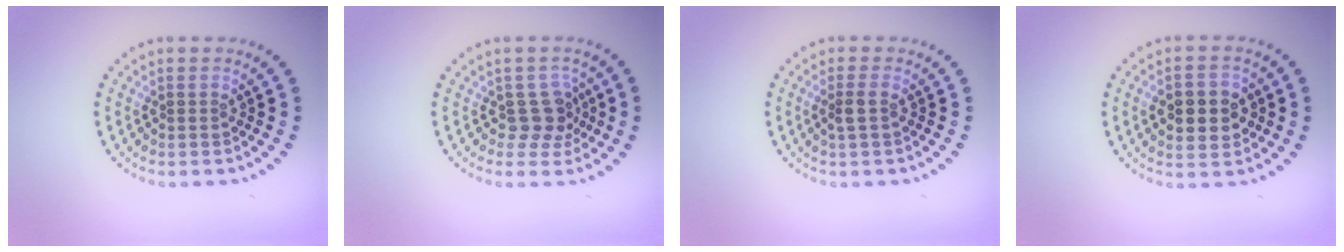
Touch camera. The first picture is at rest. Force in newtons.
{"total": 2.6, "press": 2.1, "slide": 1.5}
{"total": 1.3, "press": 1.1, "slide": 0.7}
{"total": 3.9, "press": 3.8, "slide": 0.4}